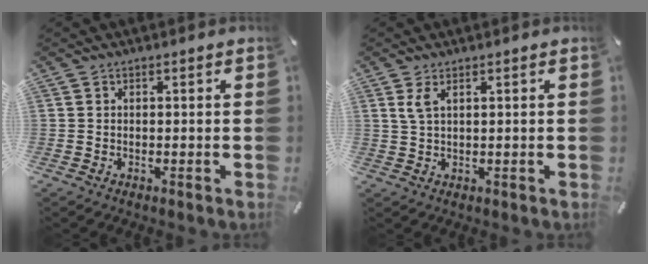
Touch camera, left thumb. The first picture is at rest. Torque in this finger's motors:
{"motor_torque": [0.55, 0.51, 0.04, -0.05, 0.16]}